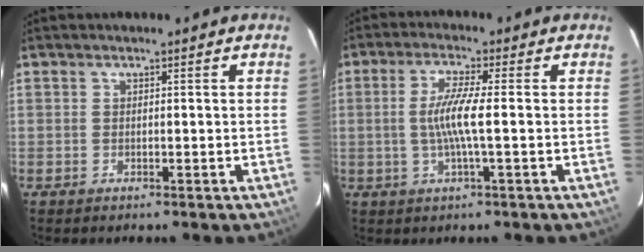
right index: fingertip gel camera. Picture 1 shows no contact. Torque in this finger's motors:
{"motor_torque": [1.48, -0.16, 0.90, 0.21]}